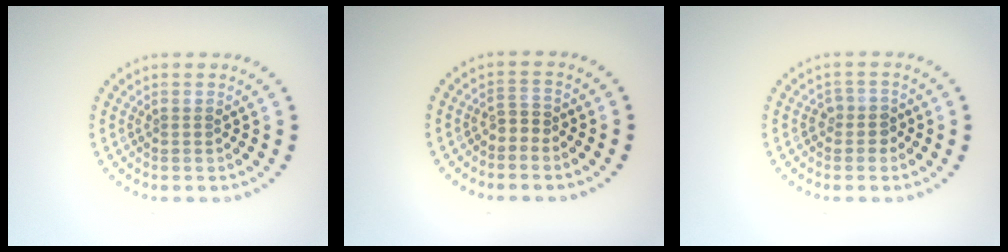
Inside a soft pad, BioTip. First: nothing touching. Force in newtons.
{"total": 1.2, "press": 0.8, "slide": 0.9}
{"total": 1.5, "press": 1.2, "slide": 0.9}